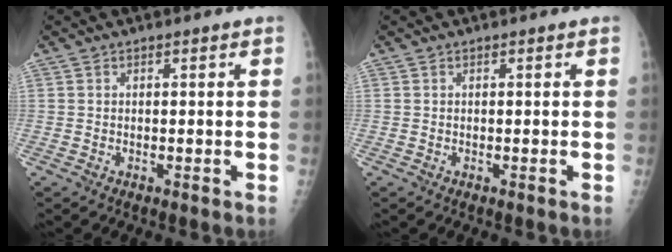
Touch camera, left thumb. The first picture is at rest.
{"total": 0.0}